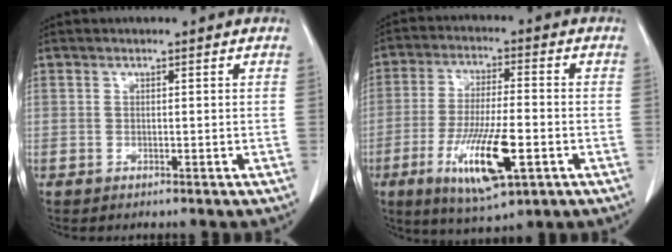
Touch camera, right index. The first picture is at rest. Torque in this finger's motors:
{"motor_torque": [1.24, -0.91, 0.34, 0.10]}